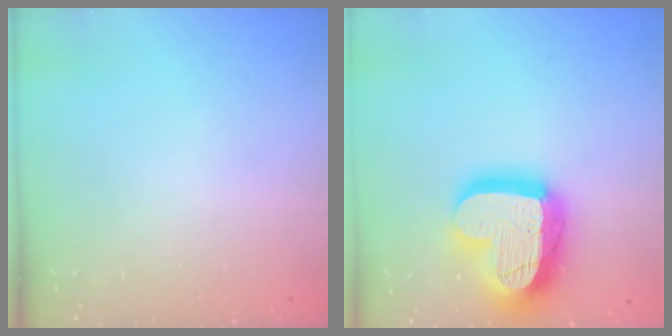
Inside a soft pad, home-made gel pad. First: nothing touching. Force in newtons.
{"total": 23.3, "press": 23.3, "slide": 1.9}